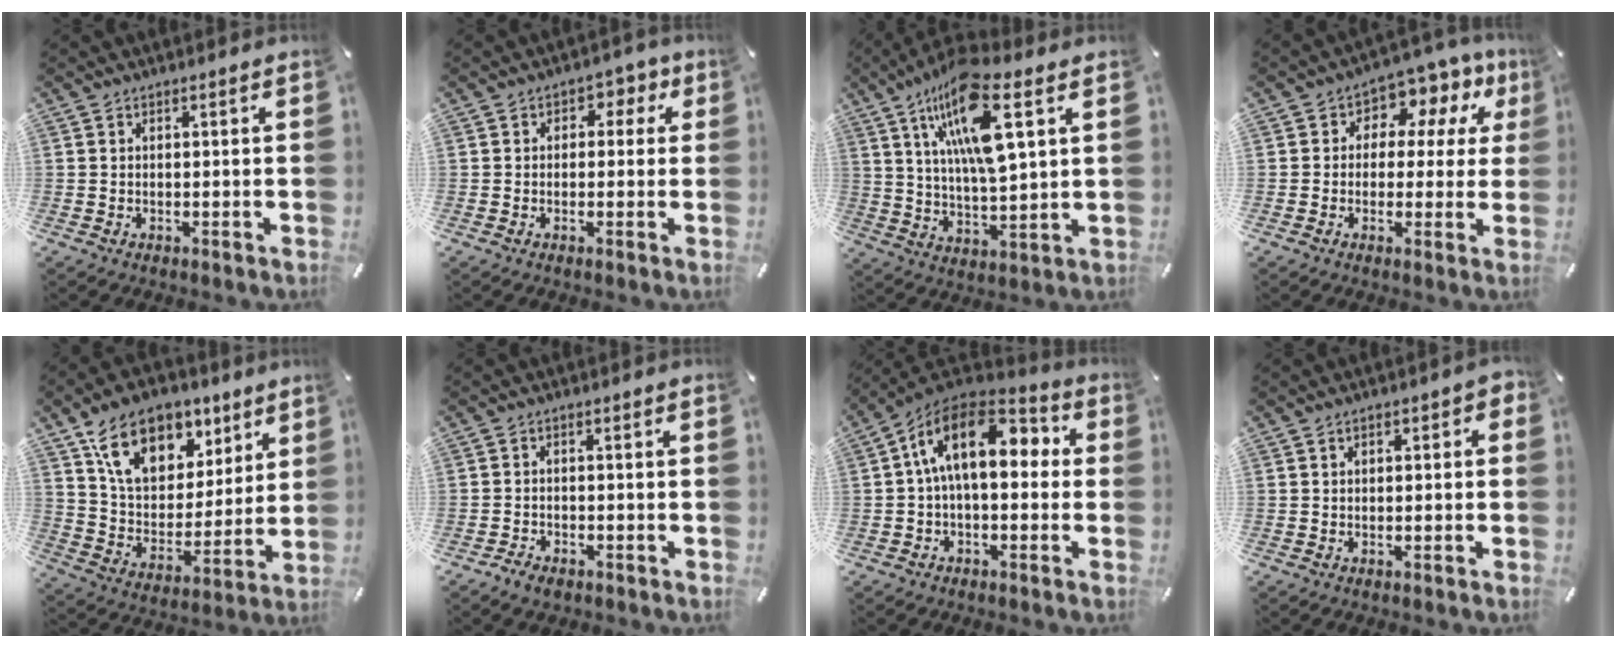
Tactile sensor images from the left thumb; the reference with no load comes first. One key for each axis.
{"total": 3.4, "fx": -0.2, "fy": 2.9, "fz": 1.8, "tx": -0.015, "ty": 0.005, "tz": -0.014}
{"total": 16.7, "fx": 8.2, "fy": 4.9, "fz": 13.7, "tx": -0.272, "ty": -0.023, "tz": 0.131}
{"total": 7.3, "fx": 2.8, "fy": 5.6, "fz": 3.7, "tx": -0.052, "ty": -0.022, "tz": 0.046}
{"total": 16.5, "fx": 10.2, "fy": 10.5, "fz": 7.8, "tx": -0.147, "ty": -0.044, "tz": 0.189}
{"total": 2.2, "fx": -1.9, "fy": 1.0, "fz": 0.6, "tx": -0.012, "ty": 0.010, "tz": -0.038}
{"total": 16.4, "fx": 2.7, "fy": 9.2, "fz": 13.3, "tx": -0.242, "ty": 0.001, "tz": 0.042}
{"total": 2.1, "fx": -0.6, "fy": 1.4, "fz": 1.4, "tx": -0.023, "ty": 0.010, "tz": -0.014}